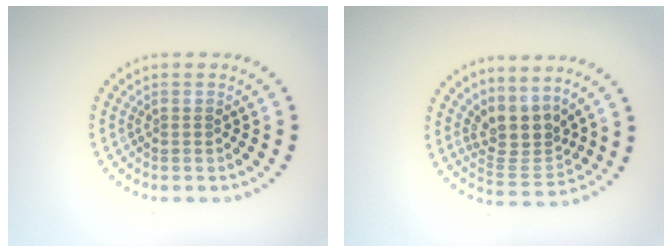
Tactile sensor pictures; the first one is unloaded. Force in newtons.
{"total": 3.4, "press": 2.5, "slide": 2.2}